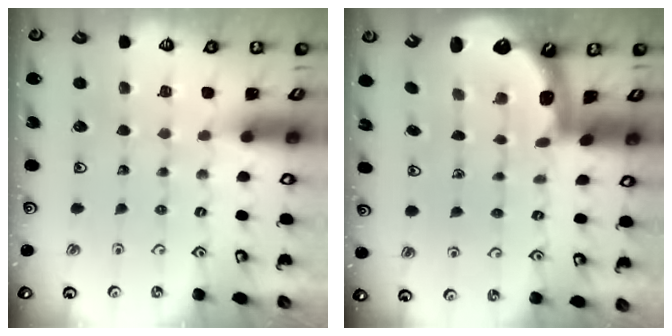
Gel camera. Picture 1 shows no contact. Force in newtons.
{"total": 1.6, "press": 1.4, "slide": 0.6}